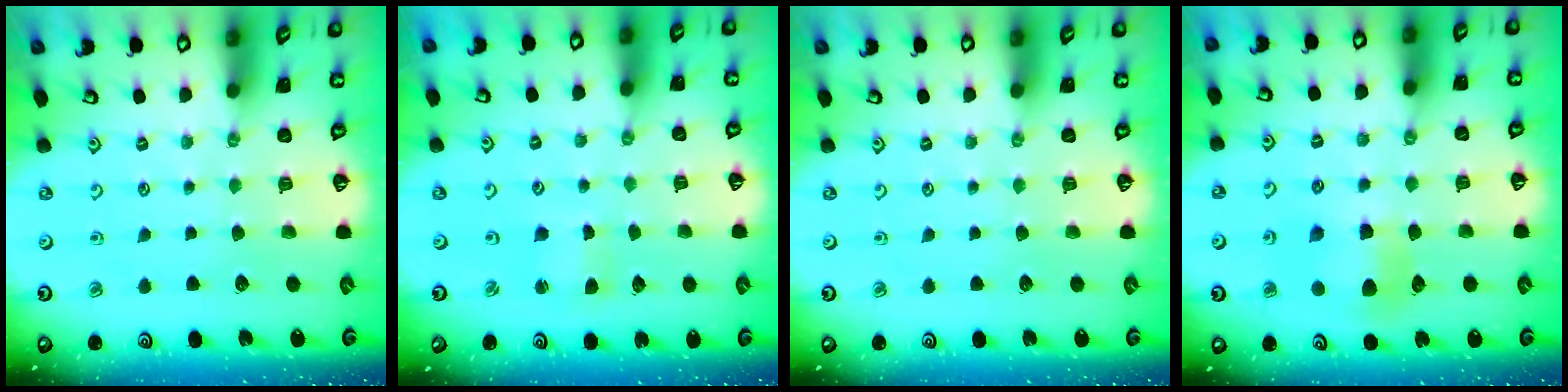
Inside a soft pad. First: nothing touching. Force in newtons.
{"total": 1.7, "press": 1.7, "slide": 0.2}
{"total": 0.0}
{"total": 7.5, "press": 7.5, "slide": 0.3}